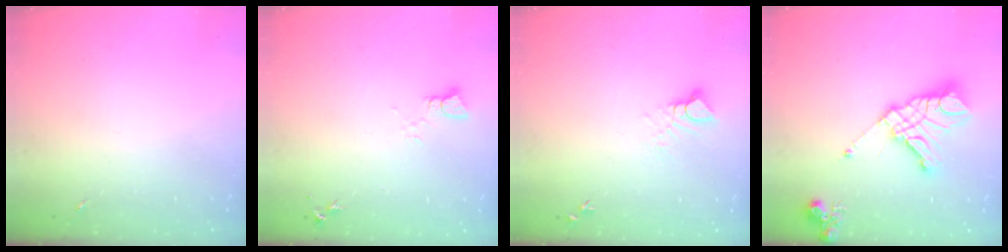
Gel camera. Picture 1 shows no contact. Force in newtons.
{"total": 2.2, "press": 2.2, "slide": 0.2}
{"total": 5.0, "press": 5.0, "slide": 0.2}
{"total": 17.2, "press": 17.0, "slide": 2.4}